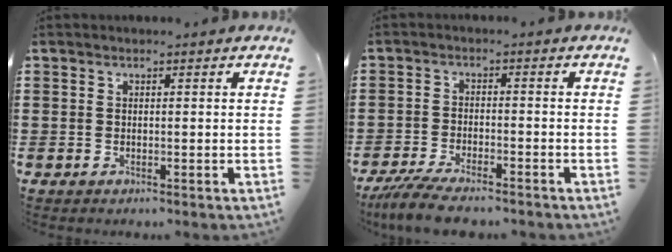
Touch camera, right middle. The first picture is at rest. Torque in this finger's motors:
{"motor_torque": [1.51, -0.39, 0.48, 0.15]}